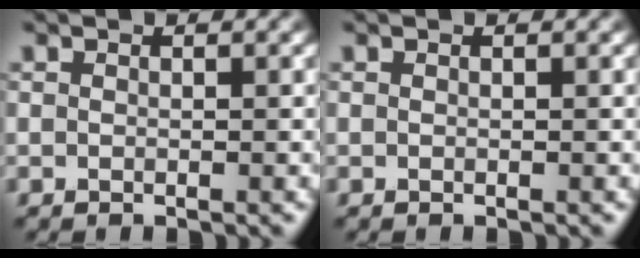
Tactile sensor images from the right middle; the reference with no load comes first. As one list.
[{"total": 0.0}]